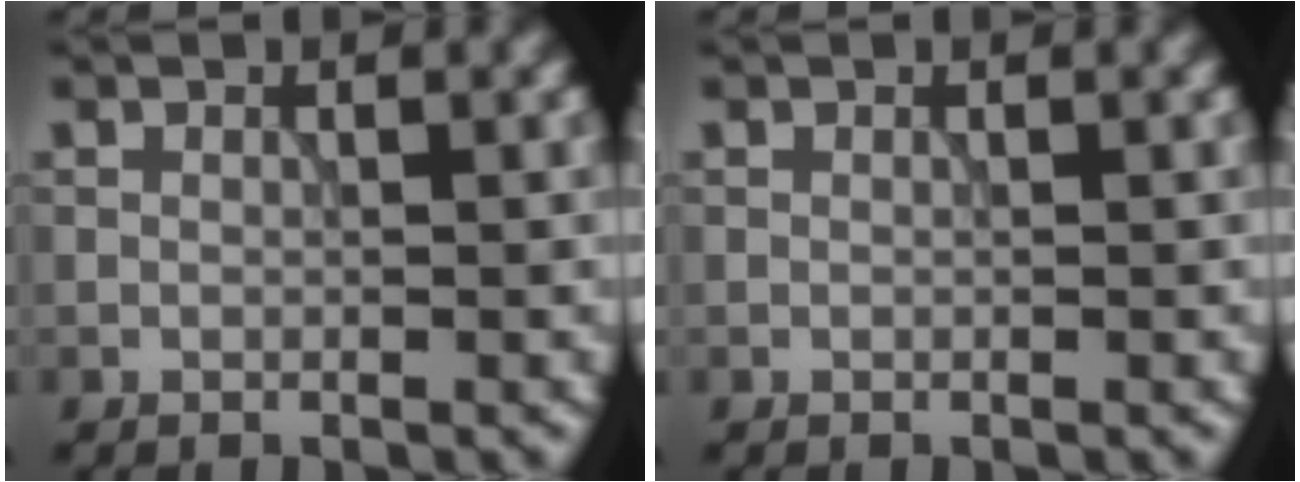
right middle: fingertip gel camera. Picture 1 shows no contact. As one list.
[{"total": 0.0}]